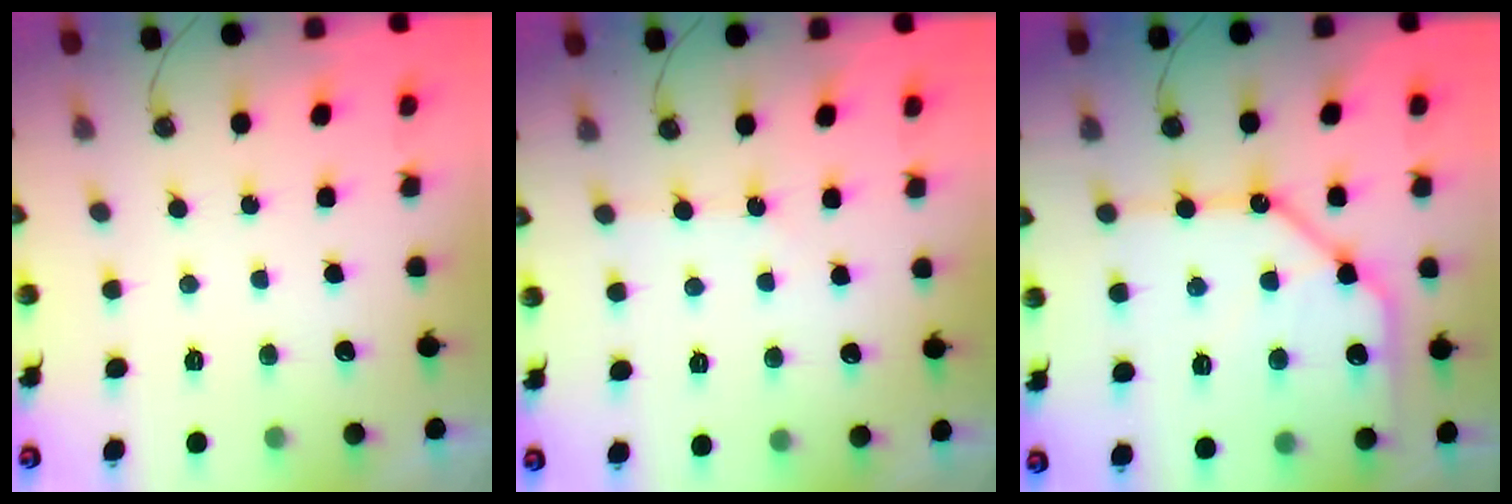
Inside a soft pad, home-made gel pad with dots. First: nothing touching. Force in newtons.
{"total": 2.9, "press": 2.8, "slide": 0.5}
{"total": 17.0, "press": 16.8, "slide": 2.0}